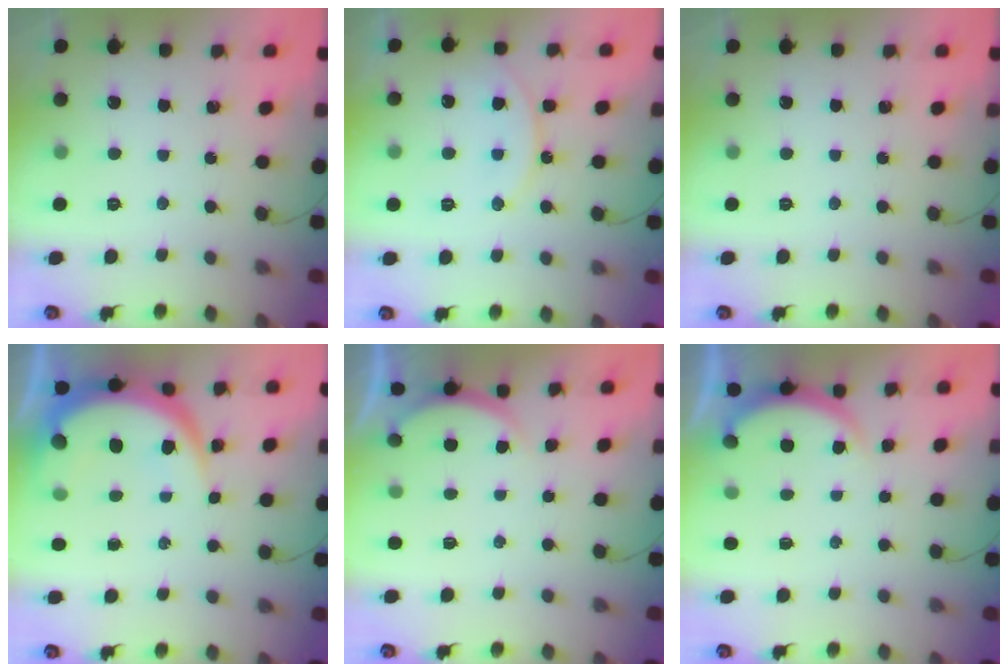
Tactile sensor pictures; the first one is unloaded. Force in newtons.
{"total": 12.9, "press": 12.9, "slide": 1.0}
{"total": 0.0}
{"total": 10.2, "press": 10.2, "slide": 1.0}
{"total": 2.4, "press": 2.4, "slide": 0.6}
{"total": 2.5, "press": 2.4, "slide": 0.6}